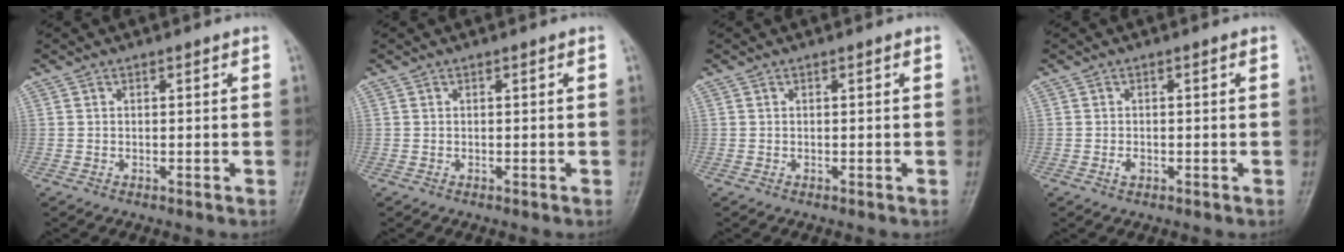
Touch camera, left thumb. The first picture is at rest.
{"total": 0.0}
{"total": 0.0}
{"total": 1.4, "force": [-0.5, 0.8, 1.0], "torque": [-0.017, 0.004, -0.008]}